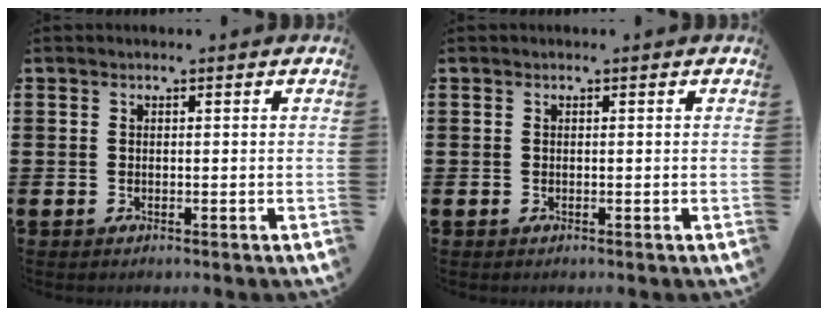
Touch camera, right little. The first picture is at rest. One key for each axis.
{"total": 0.0}